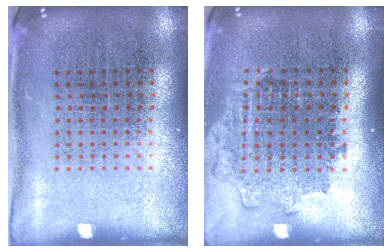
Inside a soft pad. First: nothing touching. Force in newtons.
{"total": 1.2, "press": 1.1, "slide": 0.5}